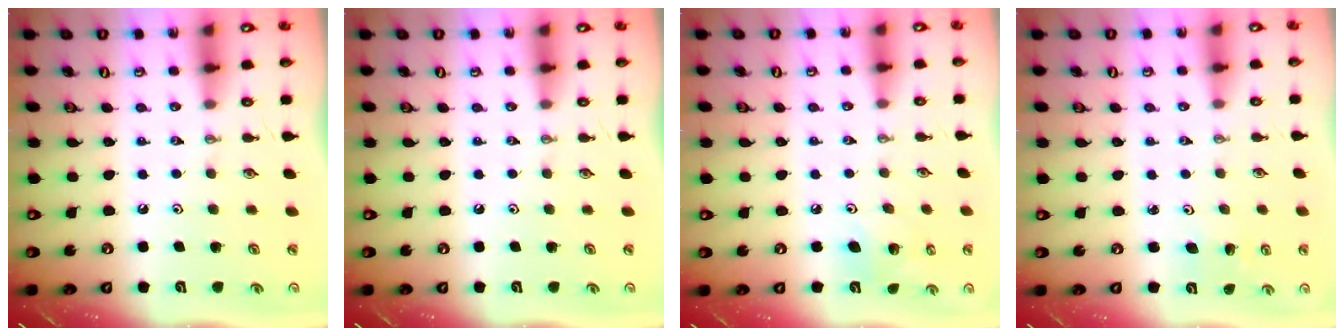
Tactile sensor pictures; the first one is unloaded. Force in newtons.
{"total": 0.0}
{"total": 7.0, "press": 6.8, "slide": 1.7}
{"total": 3.0, "press": 3.0, "slide": 0.2}